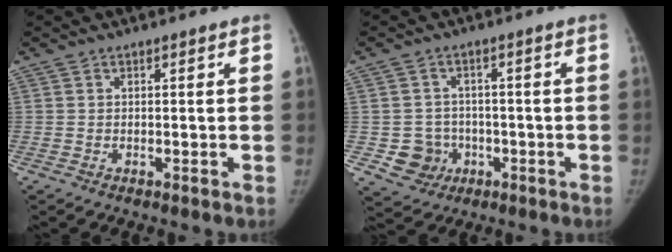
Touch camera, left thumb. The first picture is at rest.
{"total": 6.1, "force": [-1.5, 5.8, 1.1], "torque": [0.008, 0.012, -0.017]}